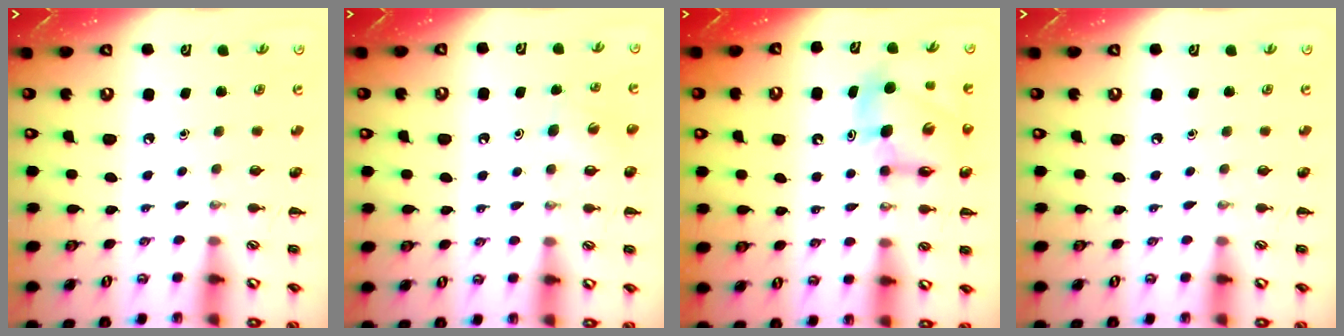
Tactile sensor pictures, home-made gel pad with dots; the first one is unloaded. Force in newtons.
{"total": 4.0, "press": 3.8, "slide": 1.4}
{"total": 10.5, "press": 10.0, "slide": 3.2}
{"total": 0.0}